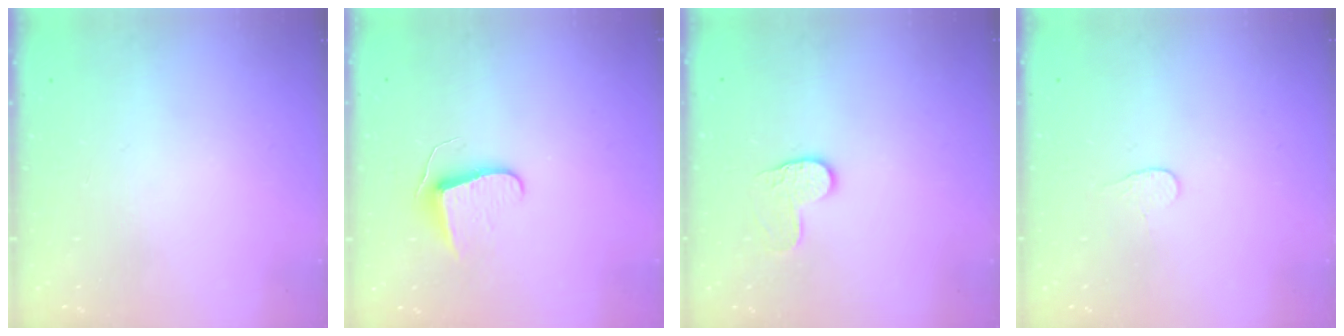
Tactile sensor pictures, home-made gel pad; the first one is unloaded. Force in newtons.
{"total": 7.5, "press": 7.4, "slide": 0.6}
{"total": 6.4, "press": 6.4, "slide": 0.6}
{"total": 3.4, "press": 3.4, "slide": 0.4}